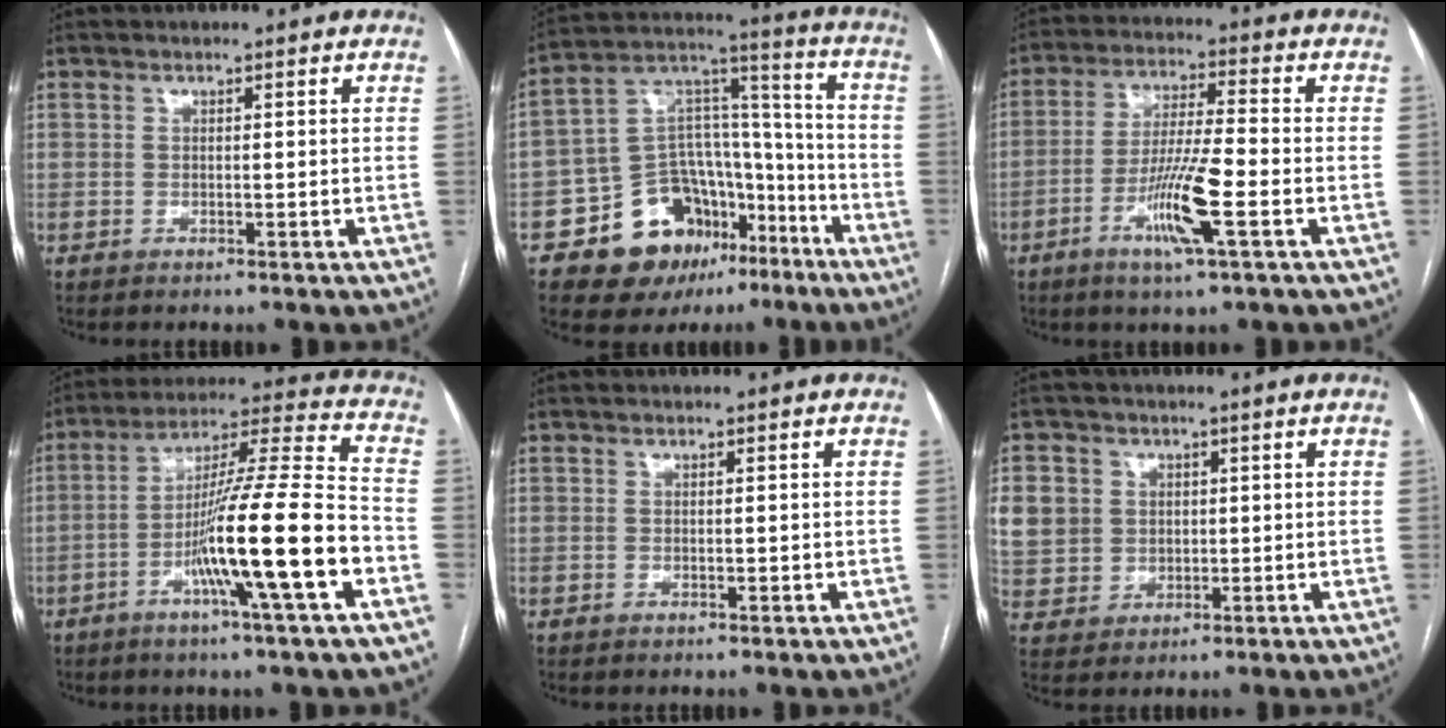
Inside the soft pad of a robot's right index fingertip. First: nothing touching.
{"total": 17.0, "force": [-10.2, 10.8, 8.2], "torque": [-0.118, 0.069, -0.158]}
{"total": 10.1, "force": [-3.8, 0.3, 9.4], "torque": [-0.182, -0.010, -0.073]}
{"total": 17.6, "force": [-6.0, -0.7, 16.5], "torque": [-0.285, -0.003, -0.107]}
{"total": 0.6, "force": [0.0, 0.3, 0.5], "torque": [-0.009, -0.001, 0.002]}
{"total": 10.9, "force": [2.5, 10.0, 3.4], "torque": [-0.103, 0.028, 0.066]}